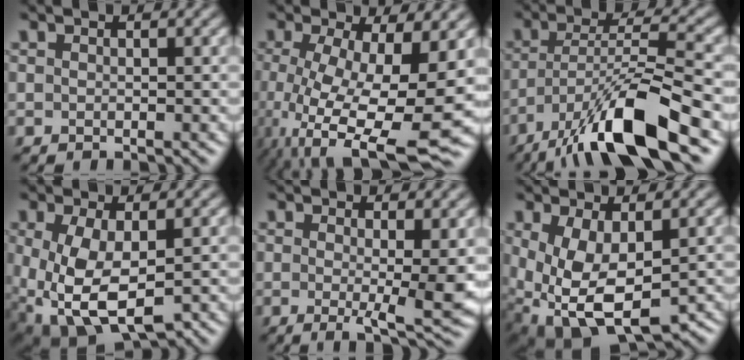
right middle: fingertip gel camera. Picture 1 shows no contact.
{"total": 11.8, "force": [-2.6, 4.1, 10.7], "torque": [-0.185, -0.026, -0.033]}
{"total": 11.5, "force": [-7.1, 2.6, 8.7], "torque": [-0.153, 0.005, -0.132]}
{"total": 8.7, "force": [-1.3, 5.0, 7.0], "torque": [-0.174, -0.030, -0.005]}
{"total": 5.5, "force": [-0.2, 1.0, 5.4], "torque": [-0.083, -0.014, 0.000]}
{"total": 9.7, "force": [-1.5, 5.7, 7.7], "torque": [-0.173, -0.031, -0.005]}